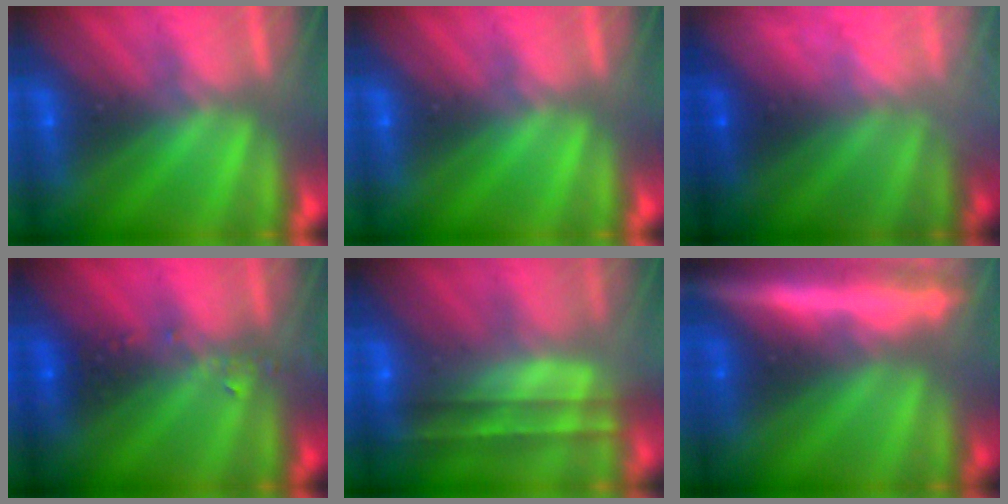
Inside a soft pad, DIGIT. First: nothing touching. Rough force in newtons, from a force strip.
{"total": 0.0}
{"total": 7.2}
{"total": 2.4}
{"total": 5.7}
{"total": 9.0}